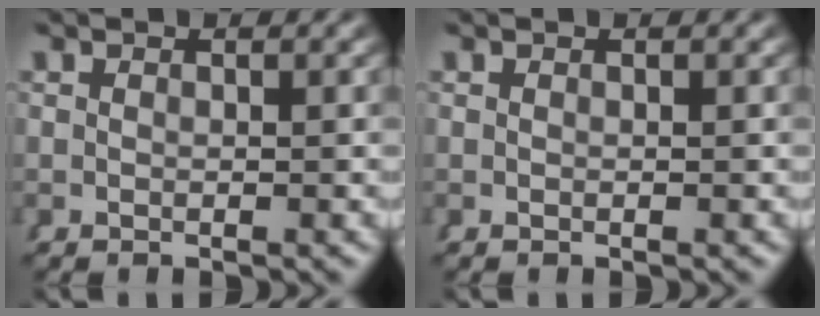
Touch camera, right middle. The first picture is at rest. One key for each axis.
{"total": 0.0}